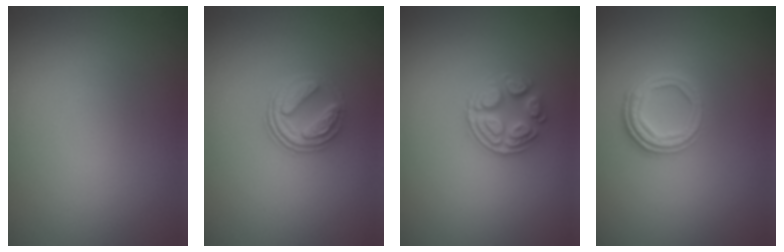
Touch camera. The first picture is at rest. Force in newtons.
{"total": 3.1, "press": 2.6, "slide": 1.7}
{"total": 2.9, "press": 2.6, "slide": 1.3}
{"total": 3.3, "press": 2.6, "slide": 2.1}